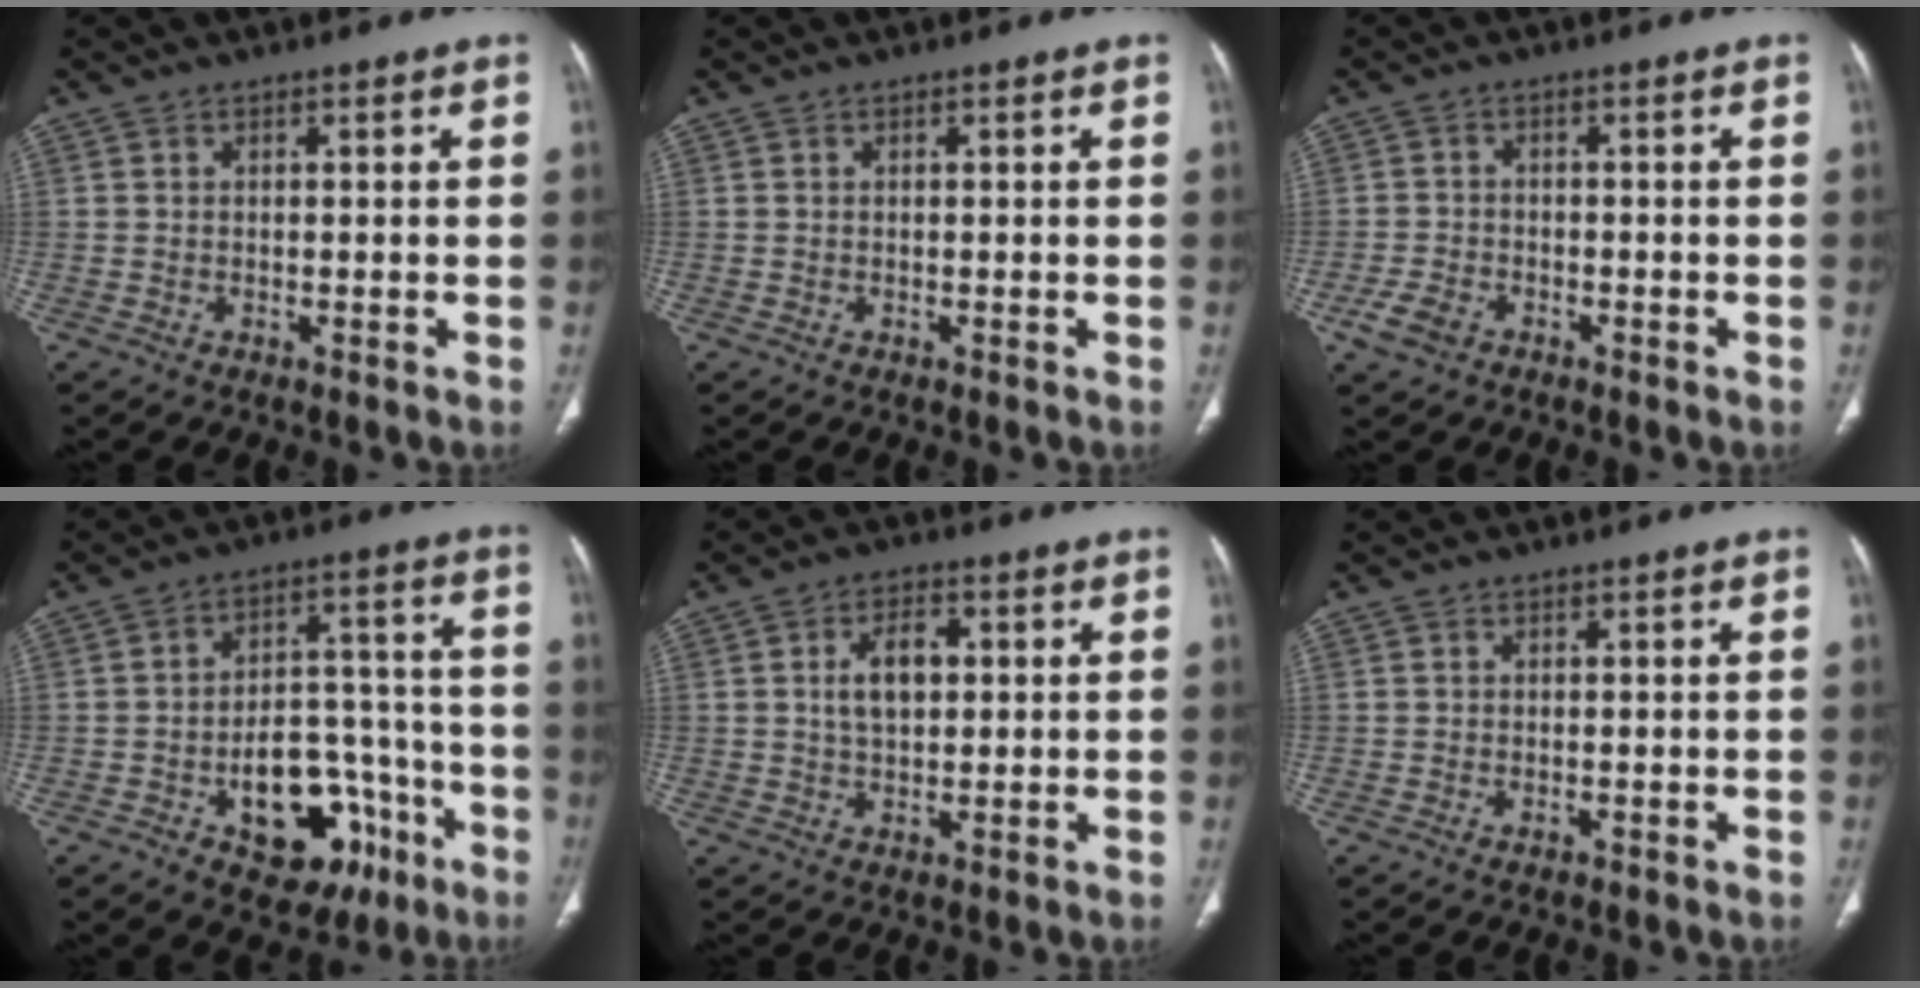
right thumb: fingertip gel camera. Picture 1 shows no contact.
{"total": 0.0}
{"total": 4.2, "force": [-2.3, 2.7, 2.2], "torque": [-0.048, 0.009, -0.041]}
{"total": 16.8, "force": [-7.3, 10.4, 11.0], "torque": [-0.109, 0.059, -0.094]}
{"total": 6.5, "force": [1.1, 3.9, 5.1], "torque": [-0.082, 0.006, 0.016]}
{"total": 0.5, "force": [-0.2, 0.3, 0.4], "torque": [-0.009, 0.002, -0.002]}